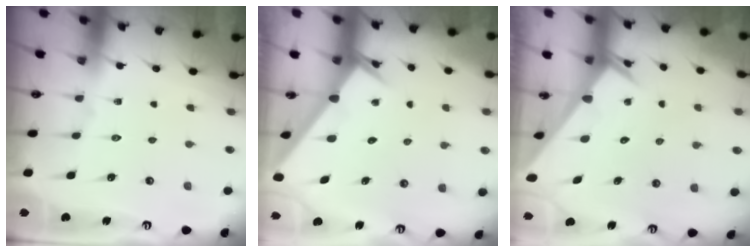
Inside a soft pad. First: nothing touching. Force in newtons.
{"total": 2.7, "press": 2.7, "slide": 0.2}
{"total": 2.3, "press": 2.3, "slide": 0.1}